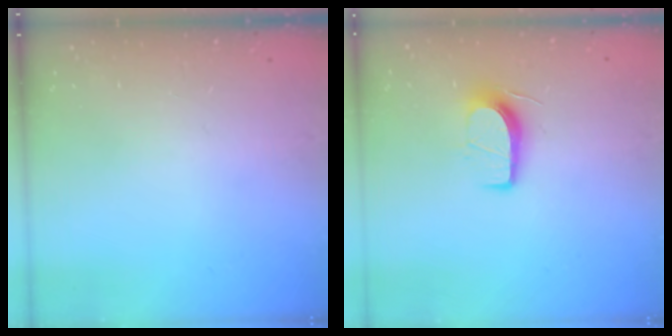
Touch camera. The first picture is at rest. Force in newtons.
{"total": 8.0, "press": 7.9, "slide": 1.0}